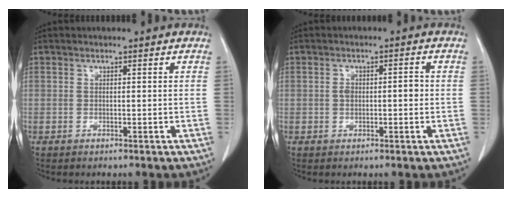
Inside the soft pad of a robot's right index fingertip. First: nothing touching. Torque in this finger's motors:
{"motor_torque": [0.22, -0.02, 0.01, 0.04]}